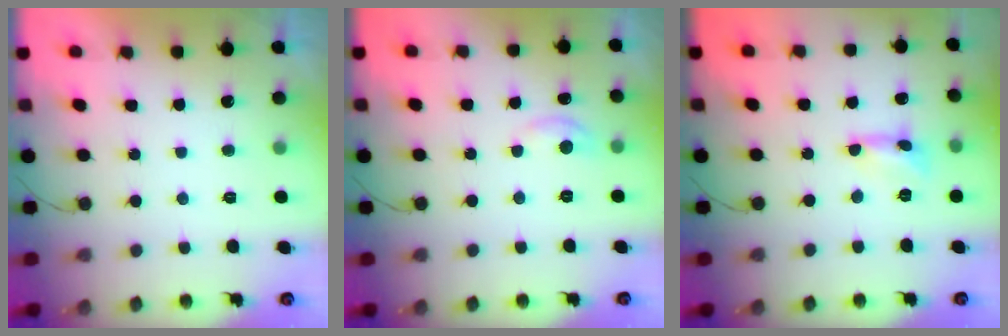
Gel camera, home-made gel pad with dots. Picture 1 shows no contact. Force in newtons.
{"total": 4.4, "press": 4.4, "slide": 0.7}
{"total": 1.7, "press": 1.7, "slide": 0.1}